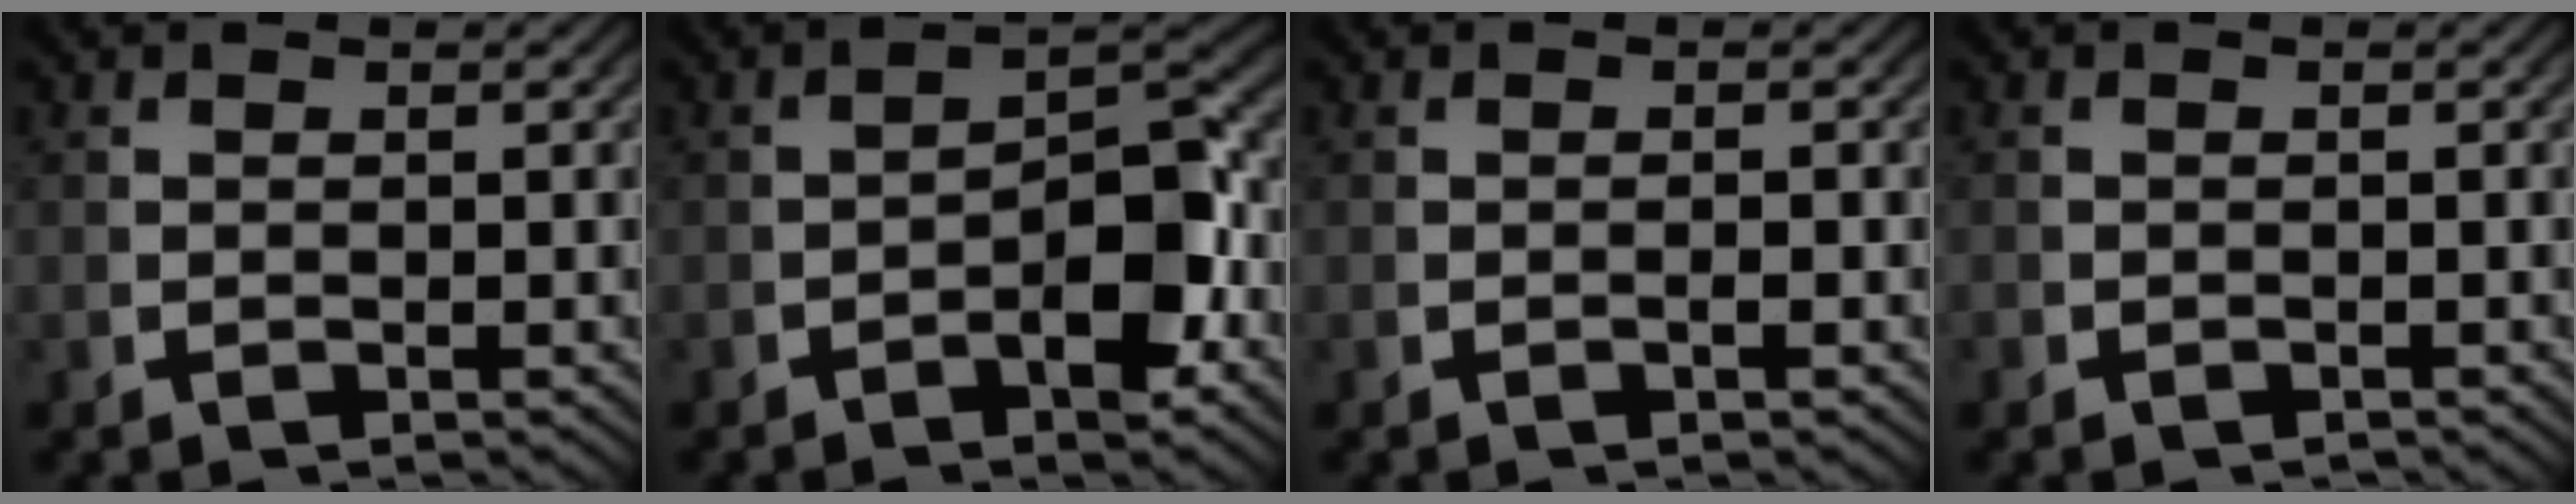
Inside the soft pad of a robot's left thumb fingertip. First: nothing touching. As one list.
[{"total": 6.2, "force": [-1.1, 2.9, 5.3], "torque": [-0.075, -0.007, -0.017]}, {"total": 0.7, "force": [-0.2, 0.2, 0.6], "torque": [-0.010, 0.002, -0.007]}, {"total": 0.7, "force": [-0.7, 0.3, 0.0], "torque": [-0.003, -0.007, -0.009]}]